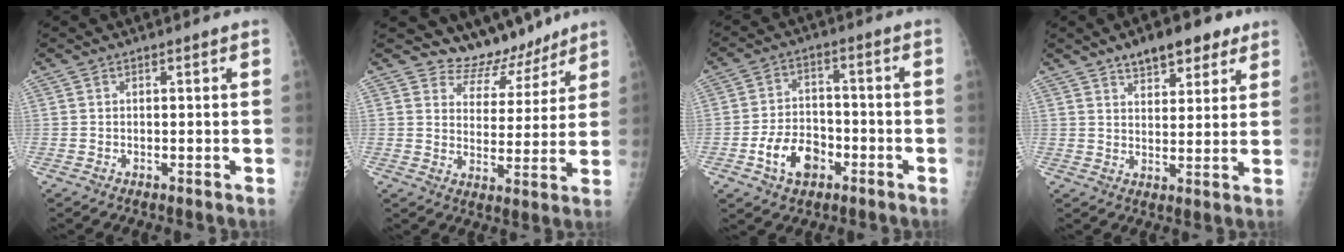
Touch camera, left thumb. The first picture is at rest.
{"total": 8.6, "force": [7.8, 3.5, -0.7], "torque": [0.037, -0.070, 0.123]}
{"total": 9.0, "force": [-4.1, 6.1, 5.2], "torque": [-0.070, 0.027, -0.069]}
{"total": 9.3, "force": [6.1, 4.4, 5.5], "torque": [-0.045, -0.023, 0.090]}